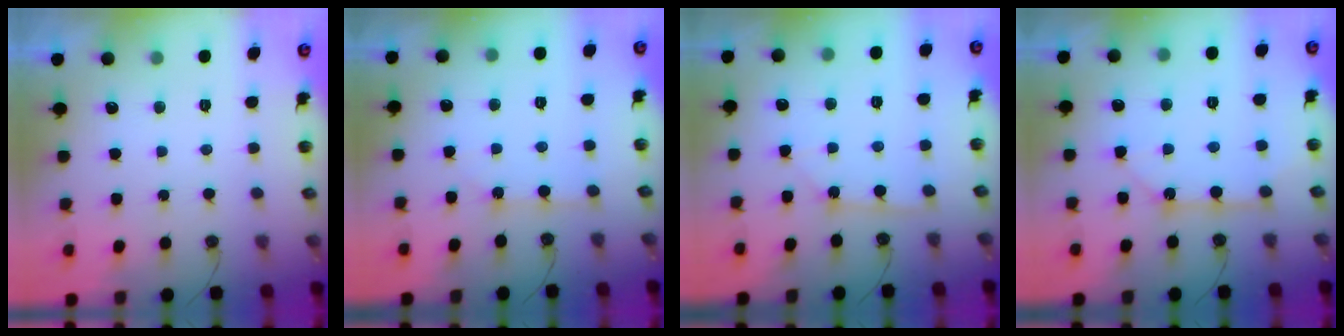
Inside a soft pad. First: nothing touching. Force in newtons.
{"total": 2.4, "press": 2.4, "slide": 0.1}
{"total": 2.5, "press": 2.5, "slide": 0.3}
{"total": 11.0, "press": 11.0, "slide": 0.8}